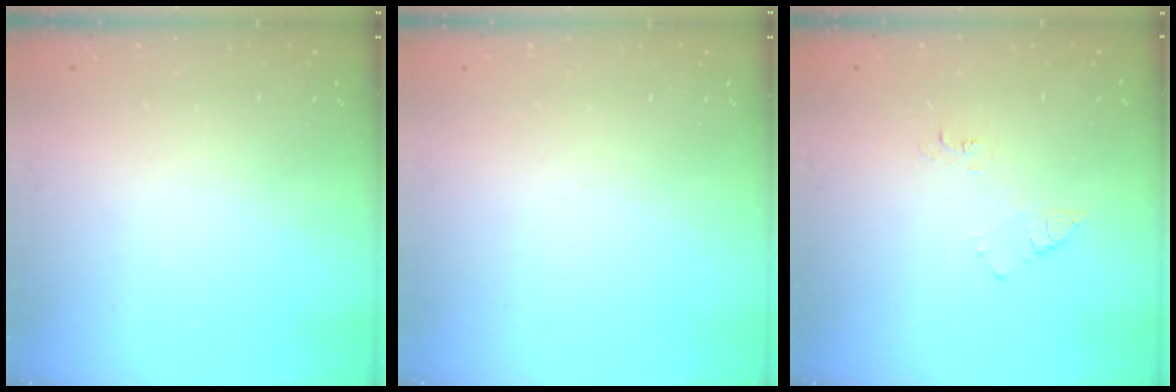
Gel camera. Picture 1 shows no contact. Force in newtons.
{"total": 1.7, "press": 1.6, "slide": 0.1}
{"total": 5.7, "press": 5.7, "slide": 0.5}